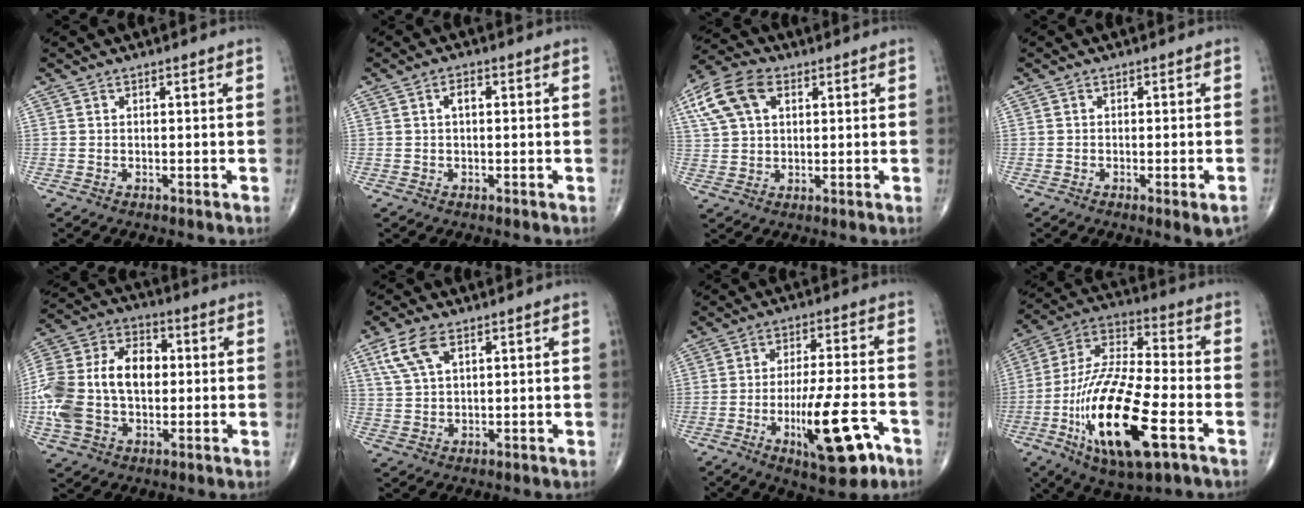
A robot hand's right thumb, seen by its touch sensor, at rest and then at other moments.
{"total": 2.3, "force": [0.4, 1.2, 1.9], "torque": [-0.032, 0.008, 0.005]}
{"total": 11.4, "force": [4.4, 7.1, 7.7], "torque": [-0.156, 0.014, 0.082]}
{"total": 3.2, "force": [-1.5, 0.6, 2.8], "torque": [-0.038, 0.000, -0.019]}
{"total": 20.6, "force": [-0.2, 13.6, 15.5], "torque": [-0.325, 0.027, -0.004]}
{"total": 6.9, "force": [3.5, 3.3, 4.9], "torque": [-0.104, -0.001, 0.072]}
{"total": 14.8, "force": [-6.2, 4.3, 12.7], "torque": [-0.204, 0.020, -0.089]}
{"total": 24.0, "force": [-8.1, 8.2, 21.0], "torque": [-0.427, 0.018, -0.138]}